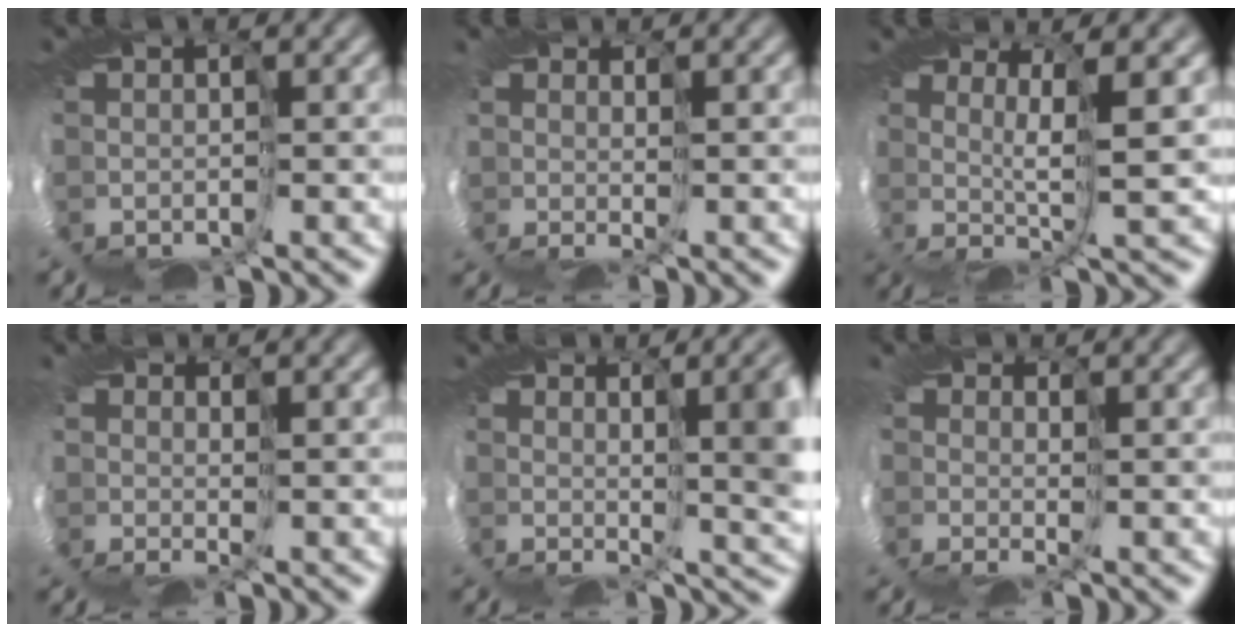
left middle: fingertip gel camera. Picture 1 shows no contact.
{"total": 1.4, "force": [0.9, 1.0, 0.6], "torque": [-0.017, 0.001, 0.017]}
{"total": 3.5, "force": [1.5, -0.4, 3.1], "torque": [-0.064, 0.005, 0.019]}
{"total": 0.9, "force": [0.8, 0.2, 0.3], "torque": [-0.013, 0.000, 0.012]}
{"total": 8.4, "force": [1.5, 2.9, 7.7], "torque": [-0.097, 0.001, 0.031]}
{"total": 1.2, "force": [0.5, 0.6, 0.9], "torque": [-0.024, 0.004, 0.005]}